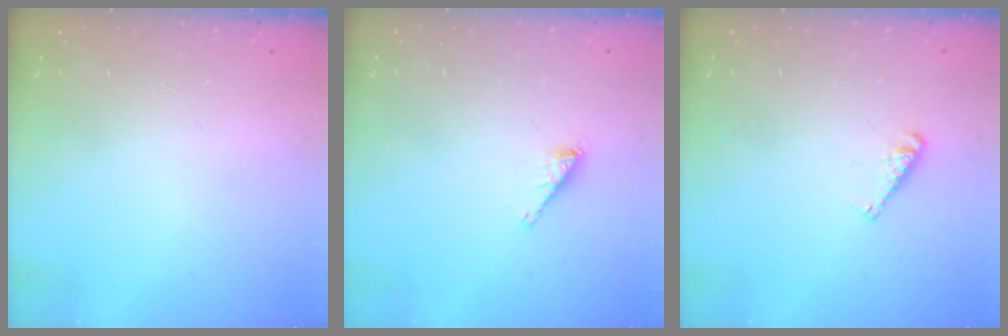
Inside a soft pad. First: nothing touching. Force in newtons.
{"total": 1.7, "press": 1.7, "slide": 0.2}
{"total": 4.3, "press": 4.3, "slide": 0.6}